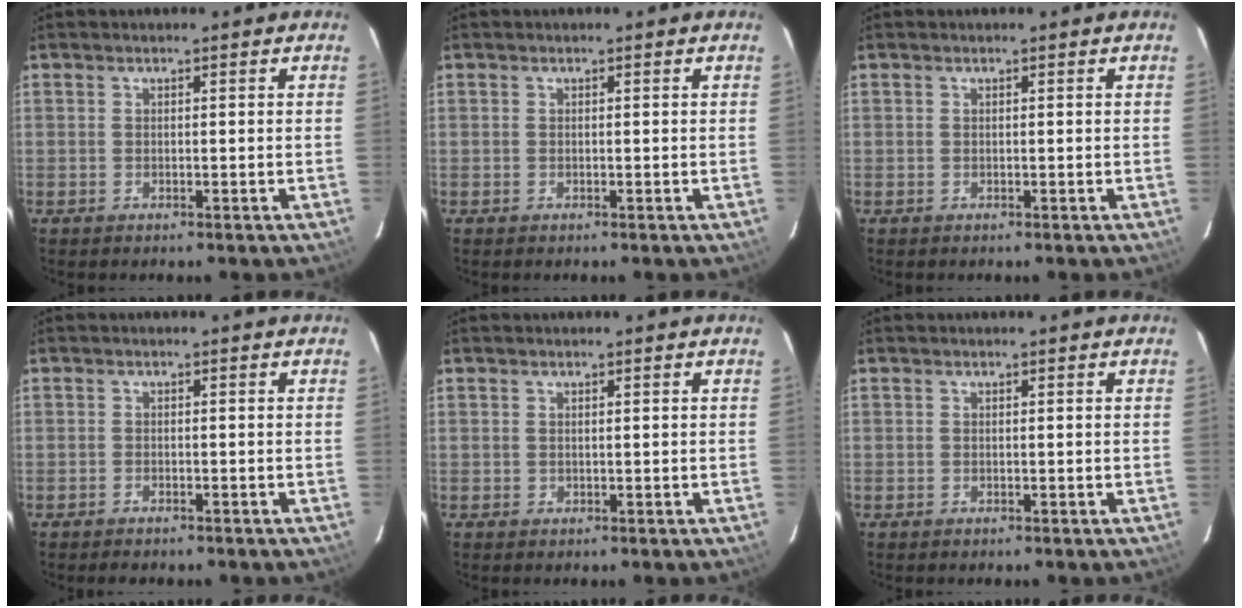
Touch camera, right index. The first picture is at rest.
{"total": 0.0}
{"total": 0.0}
{"total": 2.3, "force": [-2.0, 0.8, 0.7], "torque": [-0.023, -0.006, -0.032]}
{"total": 0.0}
{"total": 0.0}